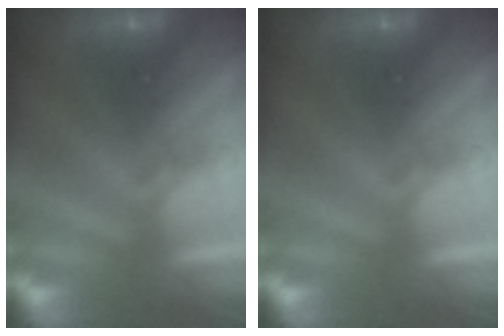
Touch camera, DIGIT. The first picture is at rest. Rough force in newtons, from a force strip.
{"total": 0.0}